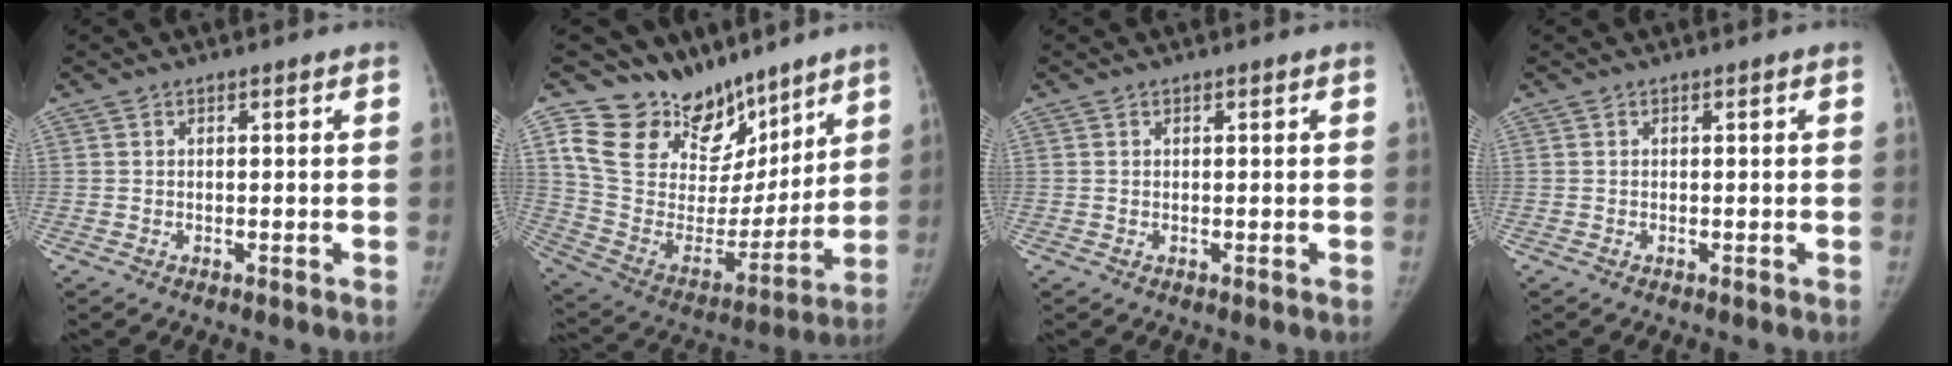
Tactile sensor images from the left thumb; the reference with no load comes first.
{"total": 20.4, "force": [15.7, 11.6, 6.0], "torque": [-0.027, -0.096, 0.280]}
{"total": 0.0}
{"total": 0.0}